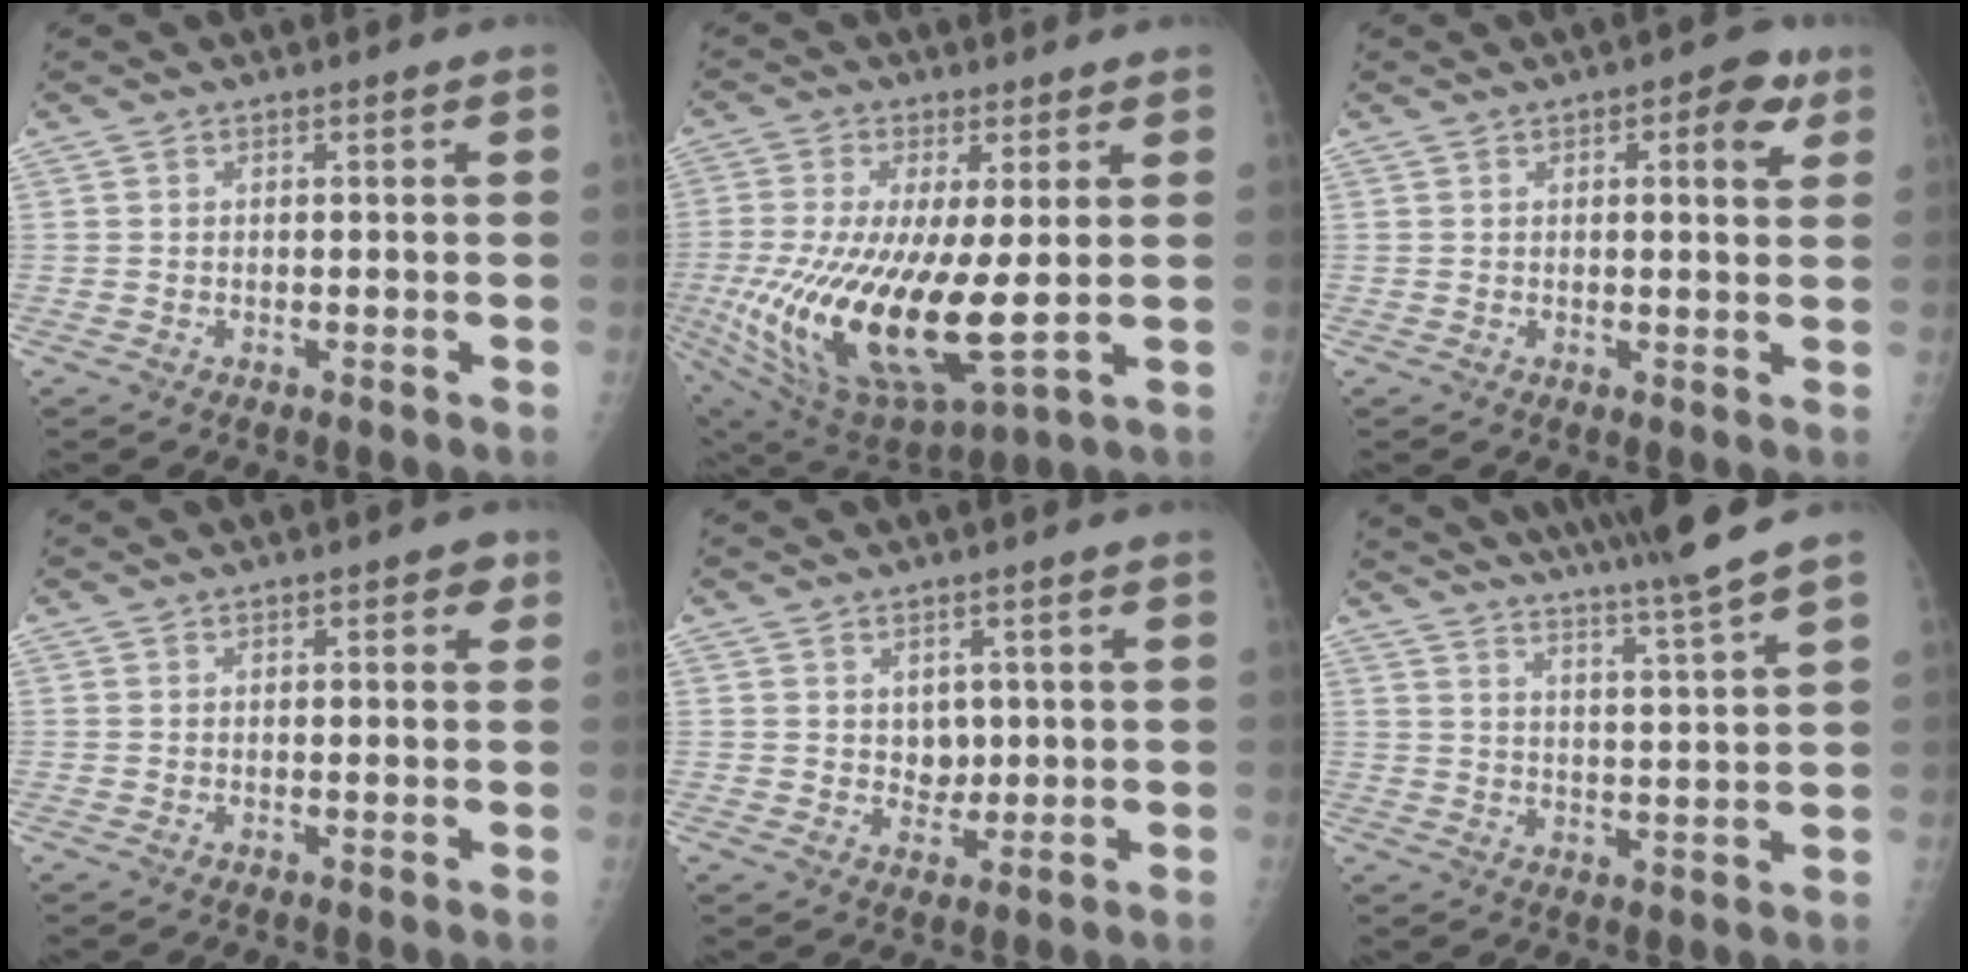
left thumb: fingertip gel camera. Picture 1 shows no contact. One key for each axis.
{"total": 22.4, "fx": -1.9, "fy": 8.1, "fz": 20.8, "tx": -0.441, "ty": -0.046, "tz": -0.012}
{"total": 5.4, "fx": 2.4, "fy": 2.1, "fz": 4.4, "tx": -0.040, "ty": -0.004, "tz": 0.022}
{"total": 2.9, "fx": 1.2, "fy": 1.3, "fz": 2.2, "tx": -0.014, "ty": 0.001, "tz": 0.010}
{"total": 4.0, "fx": 0.9, "fy": 3.1, "fz": 2.3, "tx": -0.011, "ty": -0.008, "tz": 0.019}
{"total": 14.8, "fx": 12.6, "fy": -1.6, "fz": 7.7, "tx": -0.116, "ty": -0.071, "tz": 0.187}